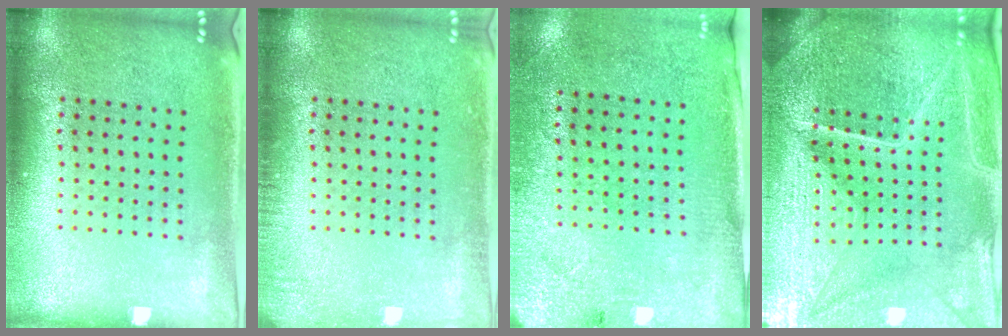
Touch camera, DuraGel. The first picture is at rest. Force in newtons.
{"total": 1.3, "press": 1.2, "slide": 0.2}
{"total": 2.7, "press": 2.3, "slide": 1.4}
{"total": 5.6, "press": 5.2, "slide": 2.2}